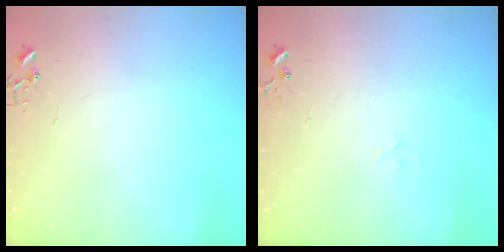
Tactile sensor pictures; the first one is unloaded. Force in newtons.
{"total": 7.6, "press": 7.6, "slide": 0.5}